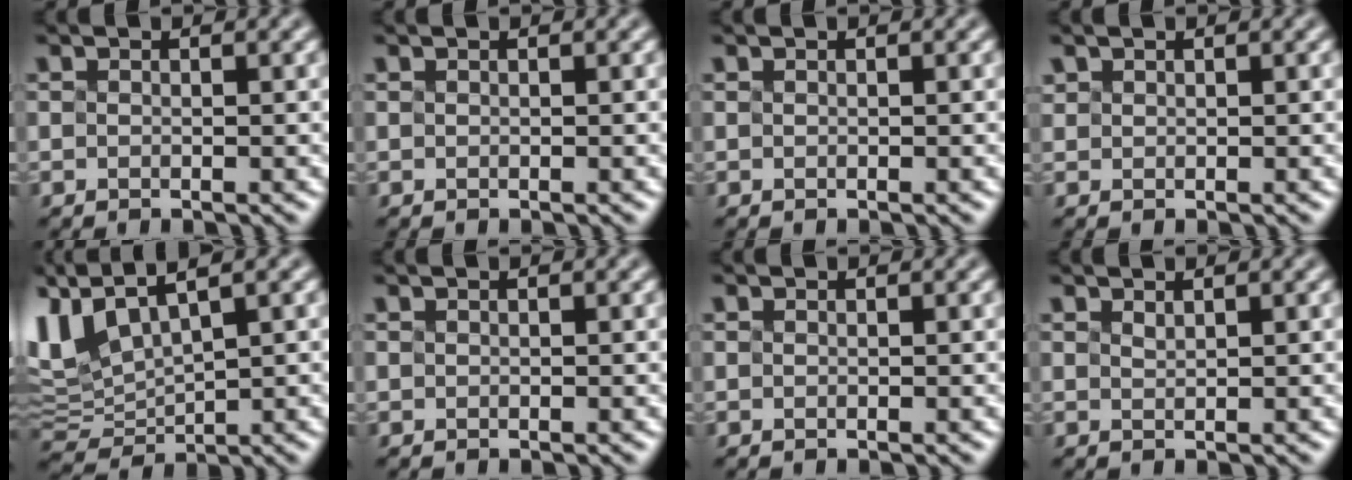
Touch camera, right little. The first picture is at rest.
{"total": 0.0}
{"total": 0.0}
{"total": 1.0, "force": [0.1, -0.5, -0.8], "torque": [-0.002, -0.002, 0.026]}
{"total": 5.3, "force": [2.8, 2.5, 3.7], "torque": [-0.108, 0.014, 0.075]}
{"total": 0.0}
{"total": 0.9, "force": [-0.3, -0.5, -0.7], "torque": [-0.001, -0.002, 0.009]}
{"total": 0.6, "force": [0.4, -0.3, -0.3], "torque": [0.004, -0.002, 0.019]}